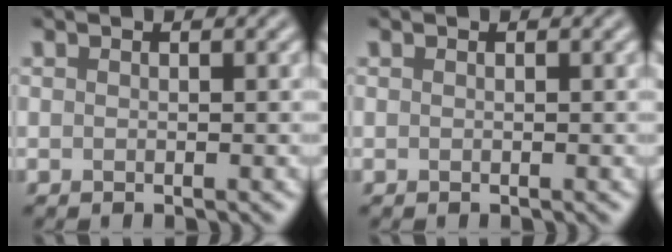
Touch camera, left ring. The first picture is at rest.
{"total": 0.0}